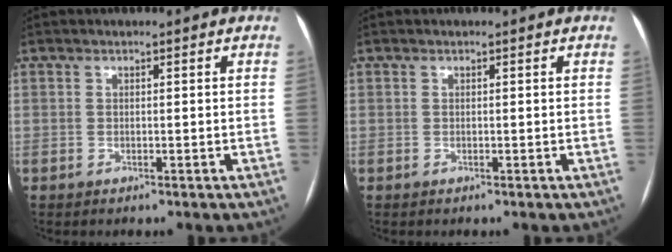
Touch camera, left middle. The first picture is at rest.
{"total": 0.0}